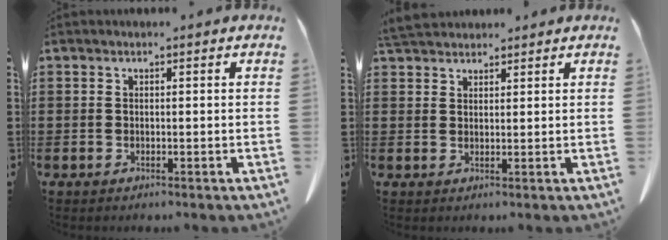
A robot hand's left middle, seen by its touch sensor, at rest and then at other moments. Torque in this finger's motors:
{"motor_torque": [0.13, 0.02, 0.02, 0.03]}